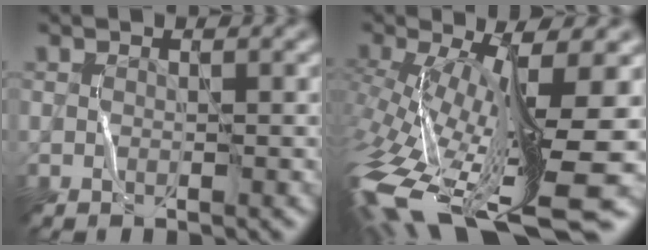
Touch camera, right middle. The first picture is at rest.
{"total": 14.1, "force": [-3.9, 3.7, 13.0], "torque": [-0.258, -0.003, -0.048]}